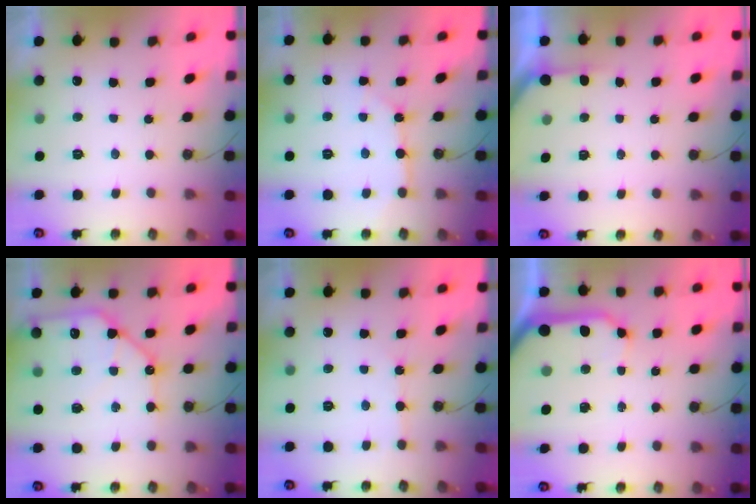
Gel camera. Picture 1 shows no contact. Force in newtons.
{"total": 4.9, "press": 4.9, "slide": 0.4}
{"total": 1.6, "press": 1.6, "slide": 0.2}
{"total": 14.9, "press": 14.8, "slide": 1.9}
{"total": 2.8, "press": 2.8, "slide": 0.4}
{"total": 11.8, "press": 11.7, "slide": 1.5}